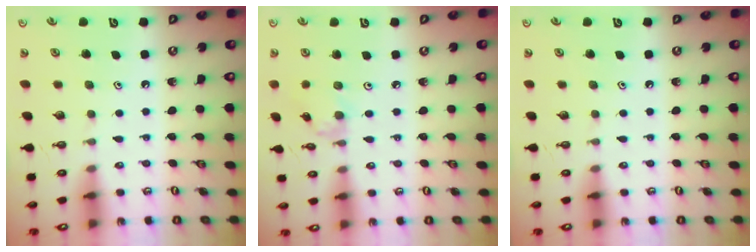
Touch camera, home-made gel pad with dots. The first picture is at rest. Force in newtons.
{"total": 2.2, "press": 2.2, "slide": 0.4}
{"total": 0.0}